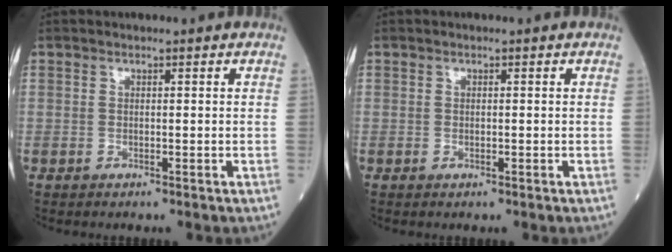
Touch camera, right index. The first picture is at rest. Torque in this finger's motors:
{"motor_torque": [-0.08, -0.03, -0.04, -0.01]}